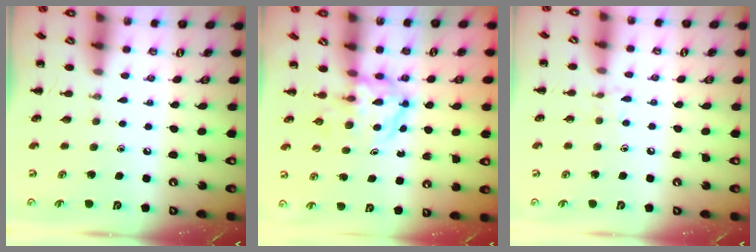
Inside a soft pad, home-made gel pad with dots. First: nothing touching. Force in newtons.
{"total": 3.8, "press": 3.7, "slide": 0.4}
{"total": 5.5, "press": 5.1, "slide": 1.8}